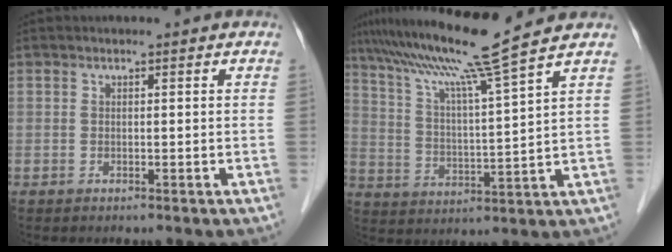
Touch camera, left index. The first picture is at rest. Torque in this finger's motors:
{"motor_torque": [0.41, -0.43, 0.33, 0.14]}